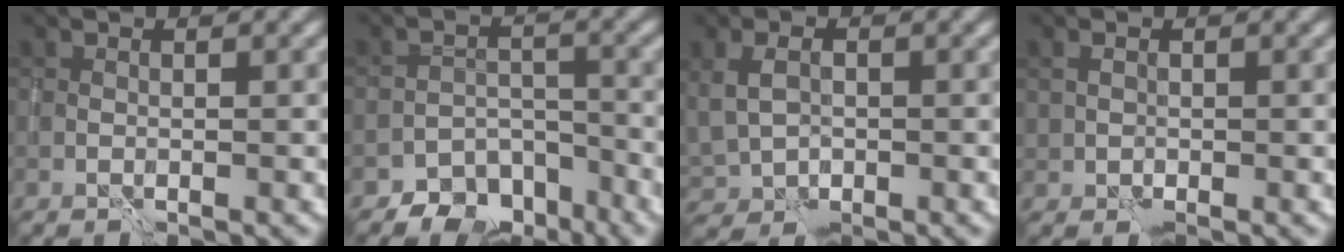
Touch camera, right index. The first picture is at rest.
{"total": 5.3, "force": [-4.3, 2.9, 0.9], "torque": [0.008, -0.005, -0.067]}
{"total": 4.1, "force": [0.1, 3.3, 2.4], "torque": [-0.051, -0.005, 0.017]}
{"total": 0.8, "force": [0.1, 0.8, 0.2], "torque": [-0.003, -0.002, 0.000]}